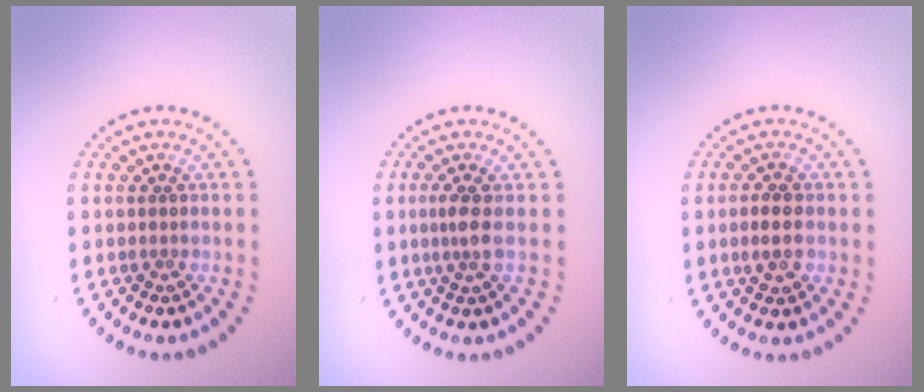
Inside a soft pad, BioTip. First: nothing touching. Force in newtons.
{"total": 1.7, "press": 1.4, "slide": 1.1}
{"total": 2.2, "press": 2.2, "slide": 0.1}